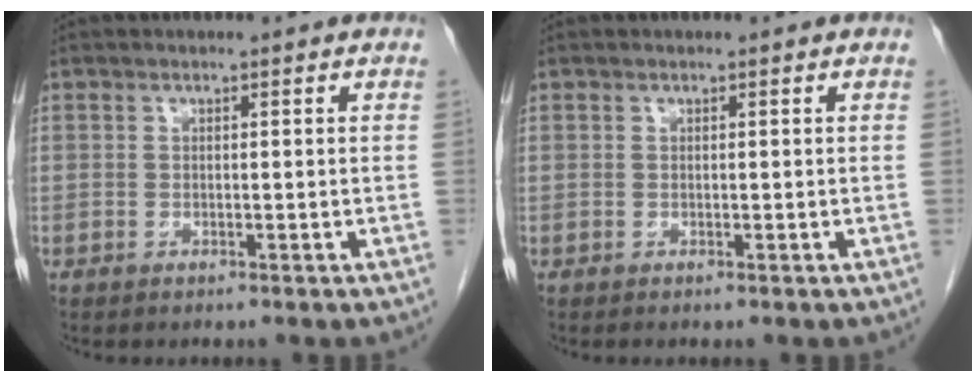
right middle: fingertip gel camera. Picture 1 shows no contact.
{"total": 0.0}